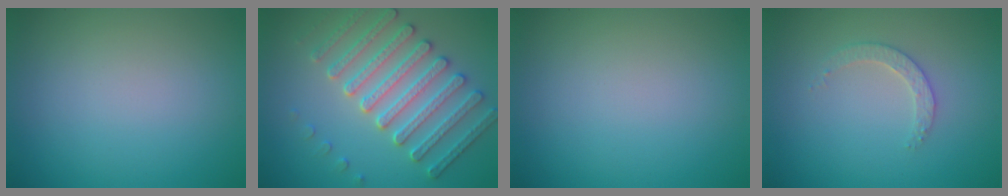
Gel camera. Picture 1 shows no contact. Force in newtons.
{"total": 5.1, "press": 4.9, "slide": 1.3}
{"total": 0.0}
{"total": 1.9, "press": 1.8, "slide": 0.6}